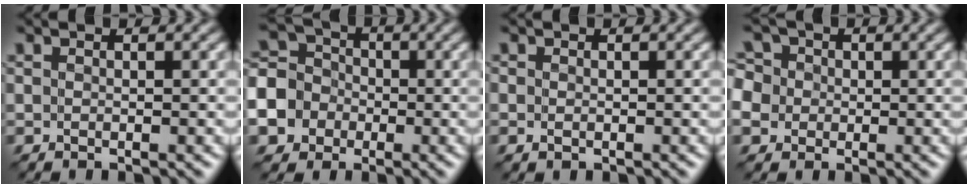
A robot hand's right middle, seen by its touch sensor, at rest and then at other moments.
{"total": 9.0, "force": [-3.4, 8.0, 2.2], "torque": [-0.061, -0.016, -0.082]}
{"total": 0.0}
{"total": 8.4, "force": [-1.9, 7.7, 2.8], "torque": [-0.070, 0.015, -0.077]}